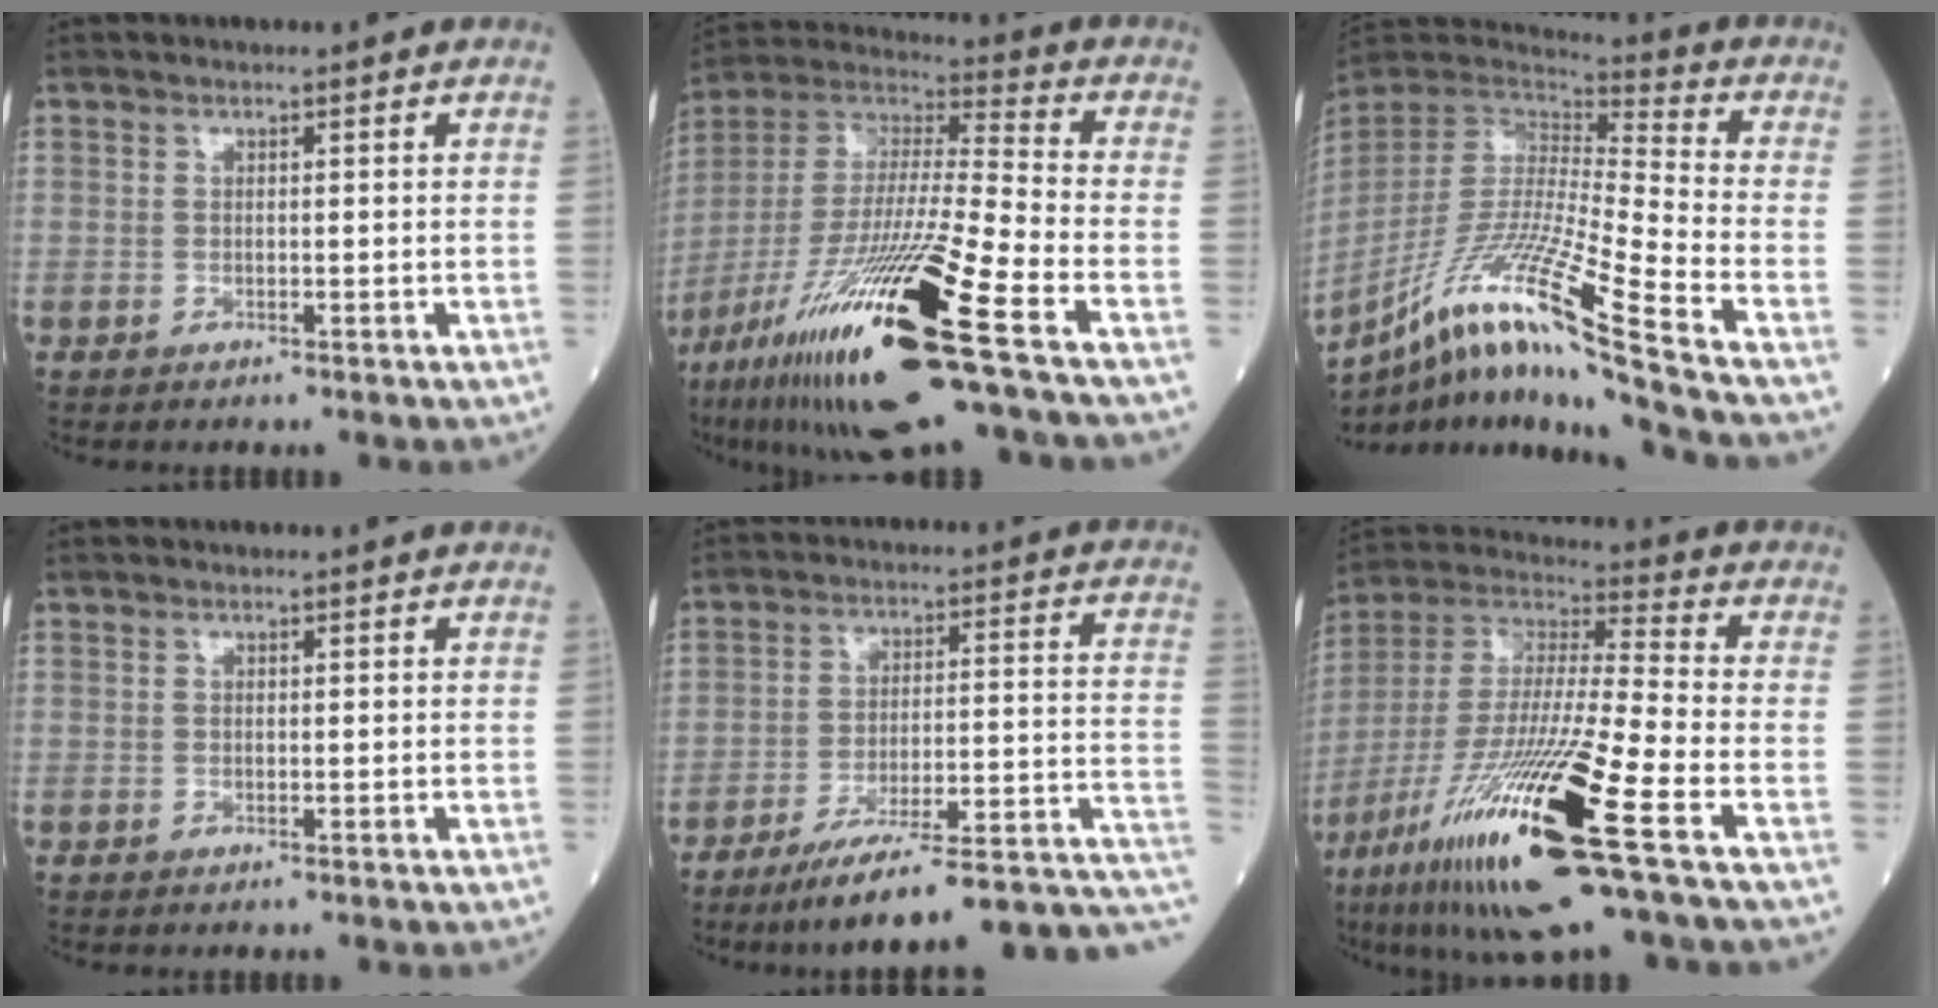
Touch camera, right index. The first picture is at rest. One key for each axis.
{"total": 26.2, "fx": -13.2, "fy": 1.1, "fz": 22.6, "tx": -0.445, "ty": -0.057, "tz": -0.239}
{"total": 21.9, "fx": -13.4, "fy": -1.3, "fz": 17.3, "tx": -0.347, "ty": -0.040, "tz": -0.254}
{"total": 0.0}
{"total": 20.1, "fx": -14.5, "fy": 1.9, "fz": 13.7, "tx": -0.142, "ty": 0.024, "tz": -0.216}
{"total": 23.9, "fx": -11.6, "fy": 1.1, "fz": 20.9, "tx": -0.421, "ty": -0.061, "tz": -0.215}